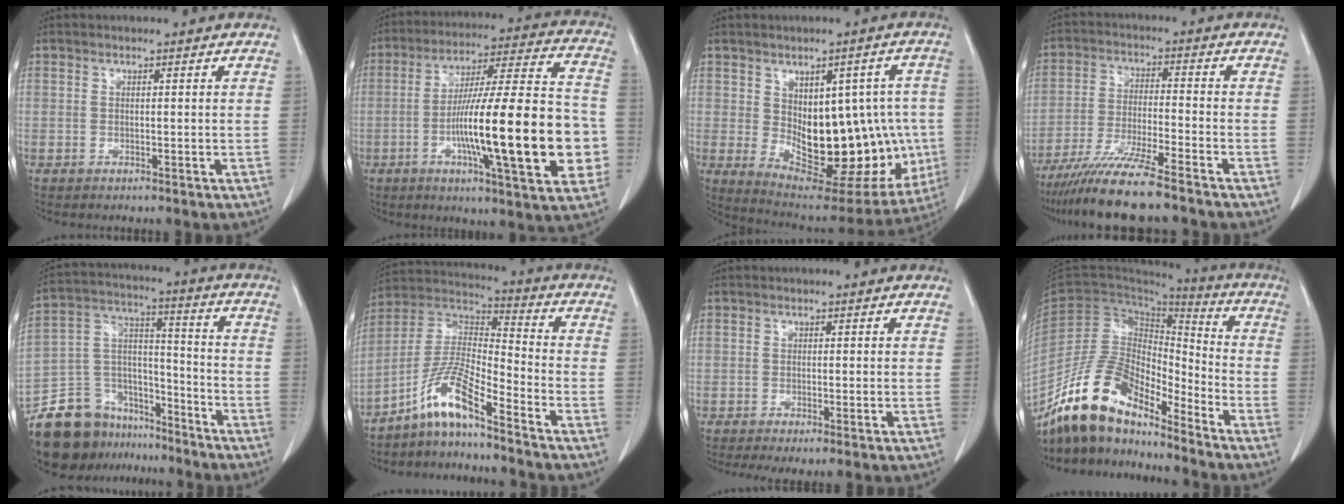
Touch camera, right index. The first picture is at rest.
{"total": 23.3, "force": [-4.9, 2.8, 22.6], "torque": [-0.317, 0.010, -0.071]}
{"total": 21.0, "force": [-1.8, 10.2, 18.3], "torque": [-0.227, 0.011, 0.011]}
{"total": 11.4, "force": [-9.1, -0.3, 6.8], "torque": [-0.120, -0.034, -0.160]}
{"total": 16.6, "force": [-13.3, 8.7, 4.7], "torque": [-0.089, 0.062, -0.229]}
{"total": 9.4, "force": [-6.9, 0.5, 6.4], "torque": [-0.140, 0.012, -0.134]}
{"total": 3.1, "force": [-1.7, 0.9, 2.5], "torque": [-0.044, -0.011, -0.030]}
{"total": 15.1, "force": [-12.5, 5.1, 6.7], "torque": [-0.126, 0.033, -0.234]}